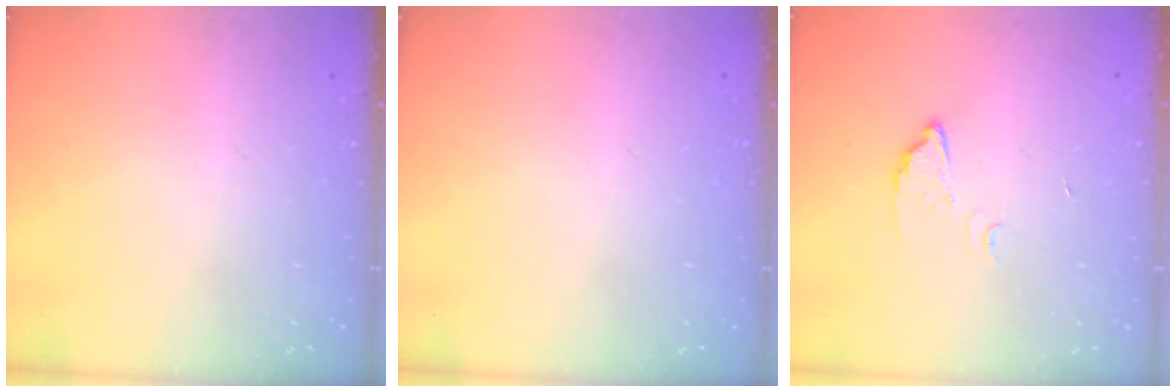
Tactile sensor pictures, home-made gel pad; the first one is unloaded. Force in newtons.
{"total": 0.0}
{"total": 3.5, "press": 3.4, "slide": 0.3}